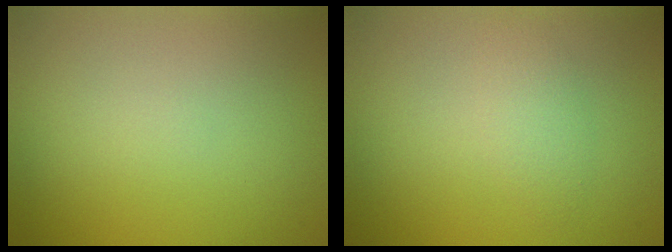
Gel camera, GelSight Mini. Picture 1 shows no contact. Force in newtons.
{"total": 1.7, "press": 1.7, "slide": 0.0}